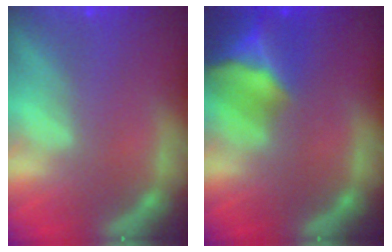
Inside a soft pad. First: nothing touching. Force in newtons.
{"total": 8.4}